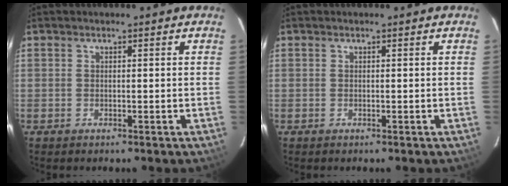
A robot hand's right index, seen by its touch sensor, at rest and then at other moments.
{"total": 0.0}